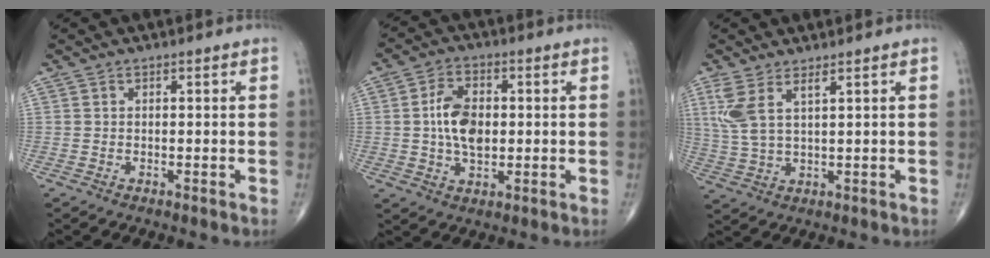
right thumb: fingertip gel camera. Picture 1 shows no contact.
{"total": 8.9, "force": [0.3, 5.4, 7.0], "torque": [-0.117, 0.006, 0.004]}
{"total": 6.4, "force": [3.0, 2.0, 5.2], "torque": [-0.132, -0.011, 0.072]}